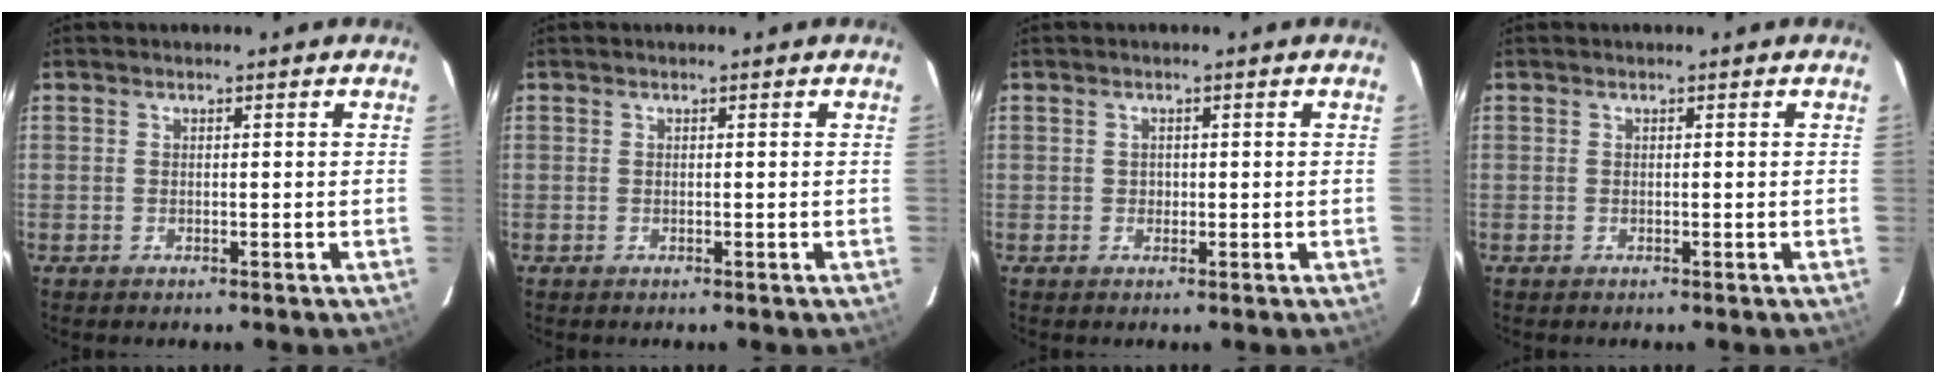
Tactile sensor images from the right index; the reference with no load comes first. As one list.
[{"total": 0.0}, {"total": 1.0, "force": [-0.1, 1.0, 0.1], "torque": [0.002, 0.002, 0.000]}, {"total": 0.0}]